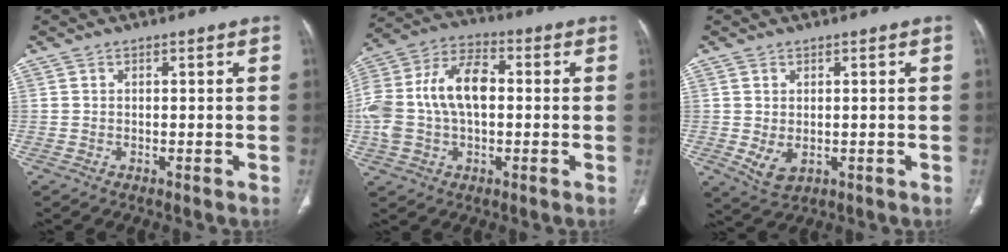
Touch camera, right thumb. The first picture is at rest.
{"total": 16.5, "force": [0.3, 10.1, 13.0], "torque": [-0.269, 0.040, 0.000]}
{"total": 4.1, "force": [-0.4, 2.7, 3.0], "torque": [-0.057, -0.008, 0.007]}